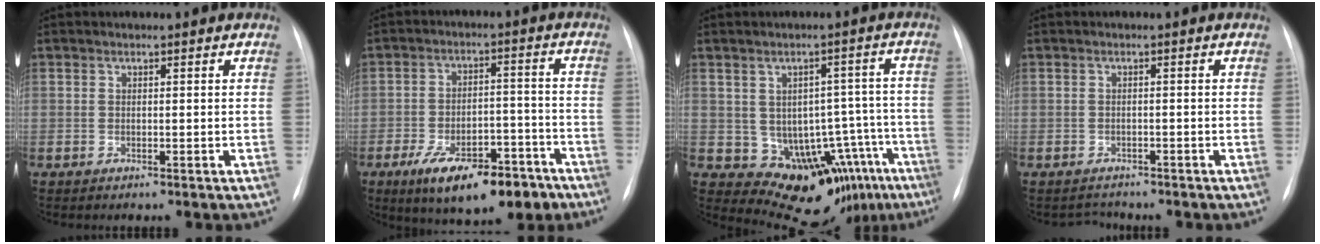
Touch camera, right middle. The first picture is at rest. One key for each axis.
{"total": 14.6, "fx": -9.2, "fy": 5.8, "fz": 9.6, "tx": -0.136, "ty": 0.008, "tz": -0.135}
{"total": 13.3, "fx": -6.9, "fy": 8.7, "fz": 7.4, "tx": -0.062, "ty": 0.039, "tz": -0.082}
{"total": 1.8, "fx": -1.6, "fy": 0.6, "fz": -0.5, "tx": 0.007, "ty": -0.004, "tz": -0.023}